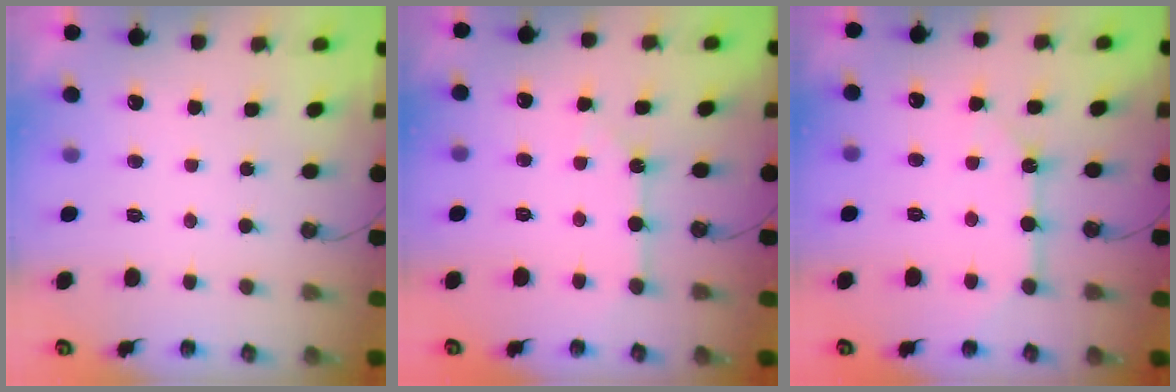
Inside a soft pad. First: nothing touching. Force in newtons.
{"total": 2.5, "press": 2.5, "slide": 0.2}
{"total": 10.6, "press": 10.6, "slide": 0.9}